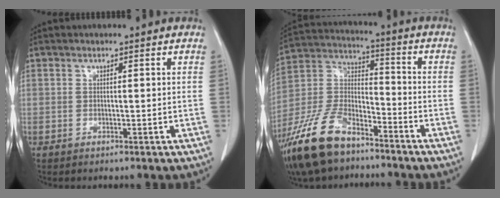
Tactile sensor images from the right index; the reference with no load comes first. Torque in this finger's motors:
{"motor_torque": [0.81, -0.94, 0.04, -0.04]}